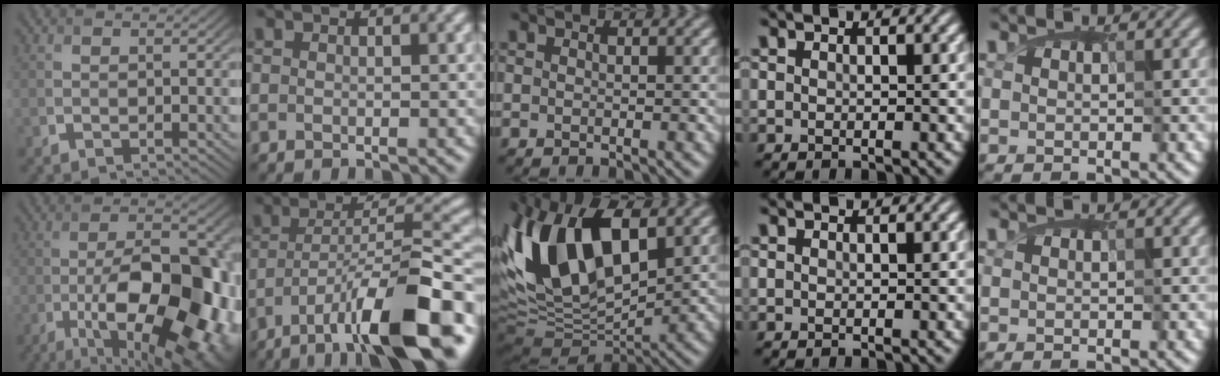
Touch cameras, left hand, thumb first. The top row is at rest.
{"thumb": {"total": 17.8, "force": [-5.6, 8.0, 14.9], "torque": [-0.215, -0.010, -0.078]}, "index": {"total": 13.3, "force": [-7.6, 3.2, 10.5], "torque": [-0.164, 0.012, -0.126]}, "middle": {"total": 12.9, "force": [3.1, 6.8, 10.4], "torque": [-0.201, 0.013, 0.048]}, "ring": {"total": 1.0, "force": [0.9, 0.1, 0.2], "torque": [-0.008, -0.004, 0.006]}}